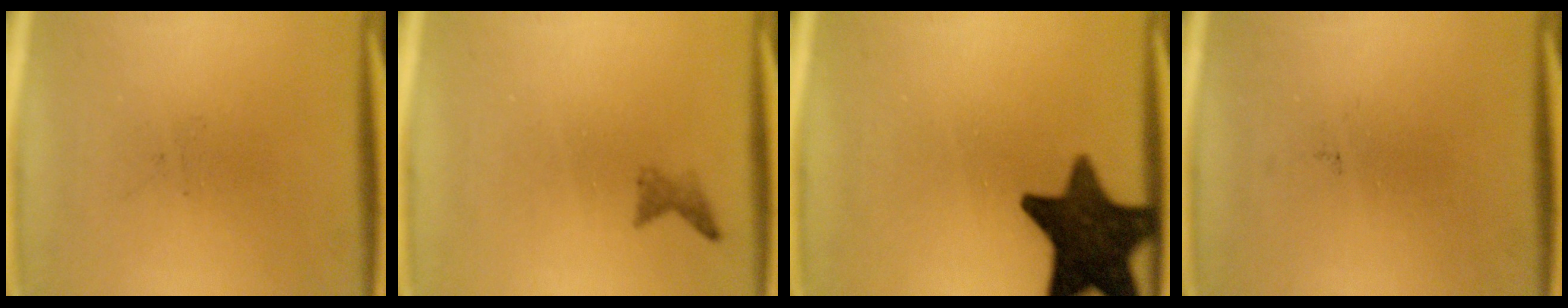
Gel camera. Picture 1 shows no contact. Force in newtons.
{"total": 1.1}
{"total": 14.3}
{"total": 0.0}